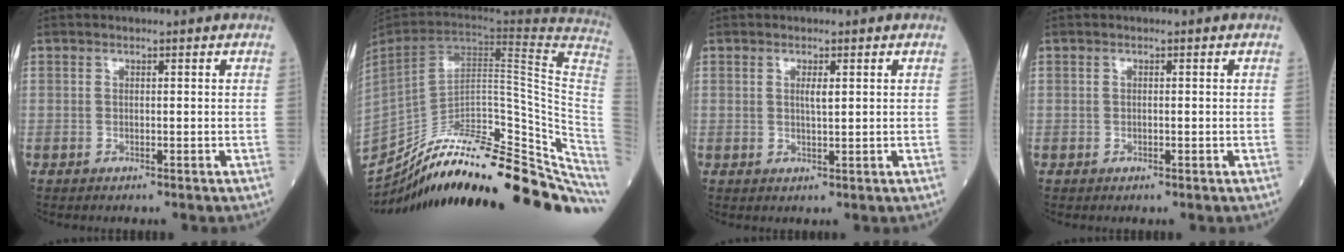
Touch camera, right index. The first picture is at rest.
{"total": 35.3, "force": [-29.0, 5.8, 19.4], "torque": [-0.204, -0.021, -0.403]}
{"total": 1.5, "force": [0.5, 0.2, 1.4], "torque": [-0.028, -0.001, 0.007]}
{"total": 0.0}